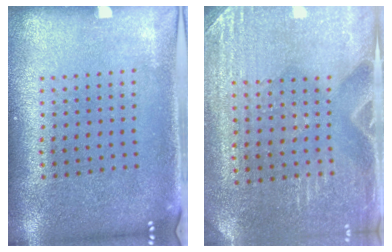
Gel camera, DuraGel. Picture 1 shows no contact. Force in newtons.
{"total": 3.0, "press": 2.9, "slide": 0.6}